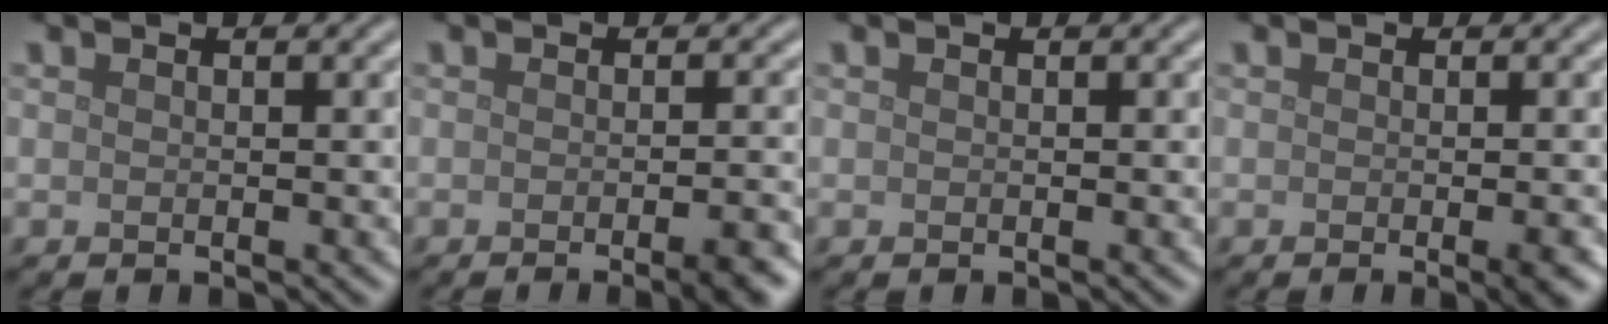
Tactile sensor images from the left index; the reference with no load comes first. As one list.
[{"total": 4.0, "force": [-2.0, 1.1, 3.3], "torque": [-0.030, 0.000, -0.025]}, {"total": 0.0}, {"total": 2.2, "force": [-0.7, 0.5, 2.0], "torque": [-0.019, -0.002, -0.011]}]